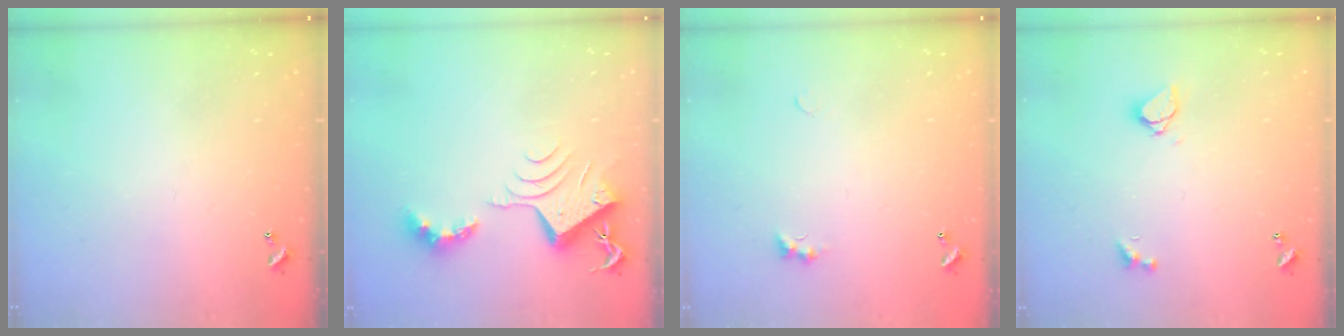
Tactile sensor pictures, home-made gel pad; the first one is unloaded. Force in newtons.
{"total": 9.4, "press": 9.3, "slide": 1.0}
{"total": 1.4, "press": 1.3, "slide": 0.5}
{"total": 1.6, "press": 1.5, "slide": 0.5}